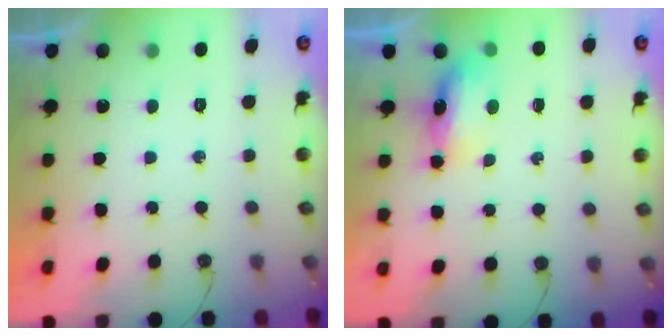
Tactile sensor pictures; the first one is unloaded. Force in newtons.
{"total": 6.4, "press": 6.4, "slide": 0.2}